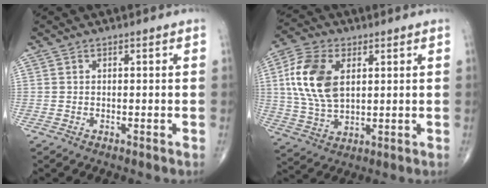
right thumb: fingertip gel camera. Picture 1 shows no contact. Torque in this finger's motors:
{"motor_torque": [-0.76, 1.05, 1.17, 0.34, 0.14]}